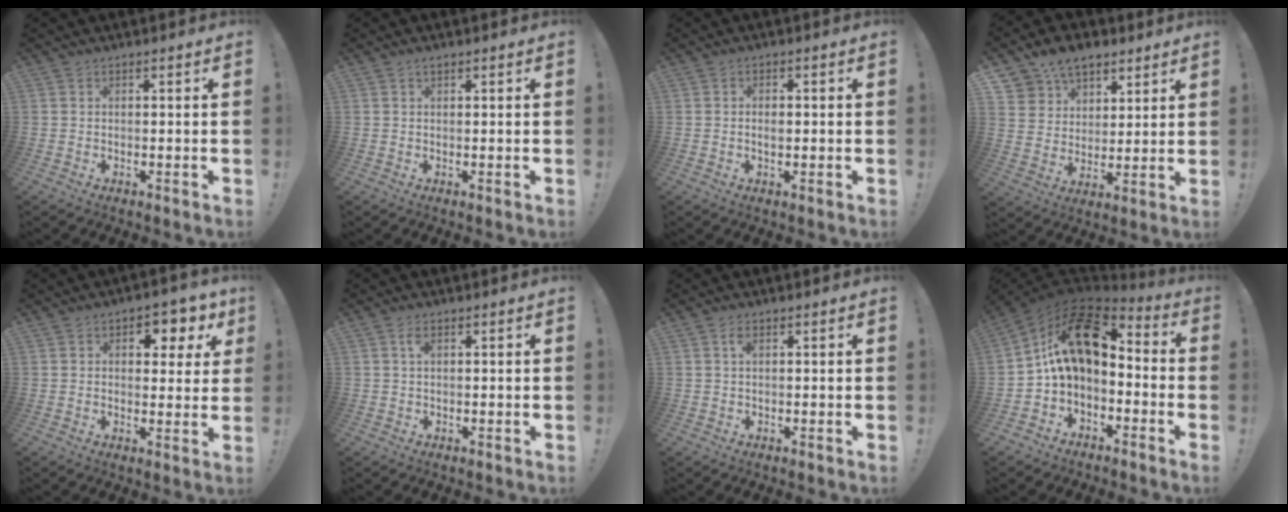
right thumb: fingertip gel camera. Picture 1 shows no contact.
{"total": 0.9, "force": [0.6, 0.3, 0.5], "torque": [-0.009, 0.000, 0.011]}
{"total": 1.8, "force": [0.0, 1.3, 1.3], "torque": [-0.009, 0.000, -0.004]}
{"total": 10.7, "force": [7.3, 7.4, 2.4], "torque": [-0.044, -0.052, 0.145]}
{"total": 6.9, "force": [3.0, 4.6, 4.2], "torque": [-0.032, -0.022, 0.047]}
{"total": 2.3, "force": [0.8, 1.9, 1.1], "torque": [0.000, -0.005, 0.010]}
{"total": 1.9, "force": [0.8, 1.5, 1.0], "torque": [-0.006, -0.002, 0.011]}
{"total": 17.2, "force": [4.1, 10.6, 12.9], "torque": [-0.218, -0.006, 0.078]}